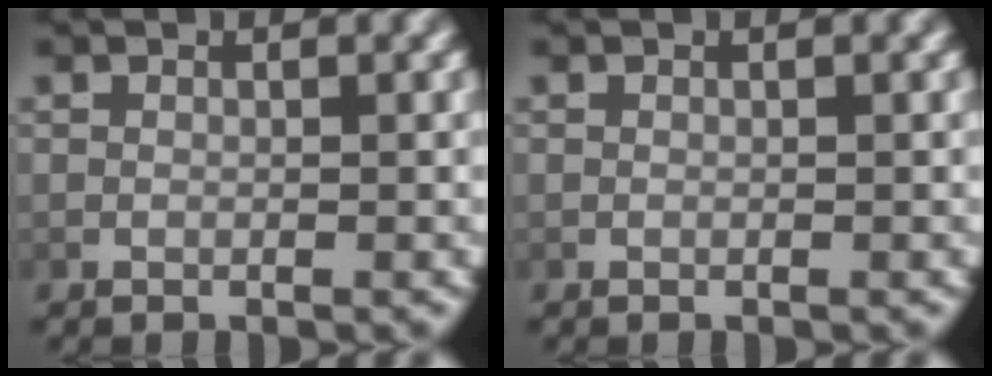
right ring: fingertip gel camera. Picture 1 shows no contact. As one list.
[{"total": 0.0}]